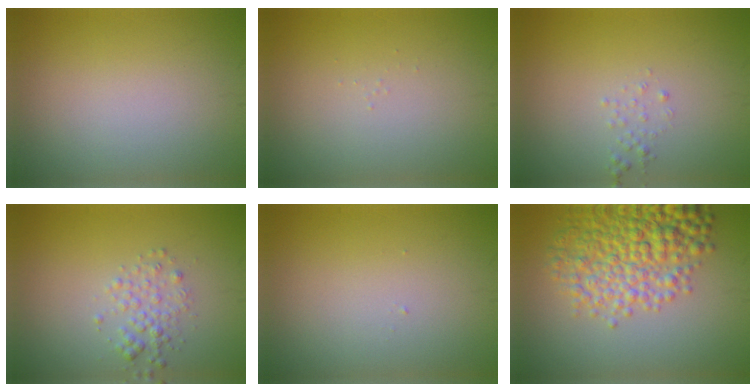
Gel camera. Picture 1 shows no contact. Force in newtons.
{"total": 0.0}
{"total": 0.8, "press": 0.8, "slide": 0.1}
{"total": 2.0, "press": 2.0, "slide": 0.1}
{"total": 0.0}
{"total": 7.2, "press": 7.2, "slide": 0.2}